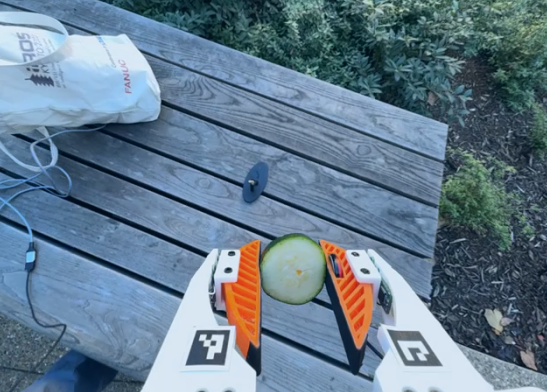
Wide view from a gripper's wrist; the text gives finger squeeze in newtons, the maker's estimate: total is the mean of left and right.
{"total": 11.3, "left": 11.5, "right": 11.2}